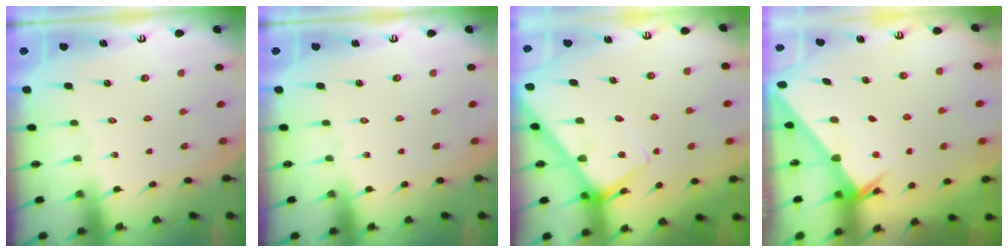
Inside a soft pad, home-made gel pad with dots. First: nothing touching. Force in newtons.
{"total": 0.0}
{"total": 8.1, "press": 8.1, "slide": 0.7}
{"total": 2.0, "press": 2.0, "slide": 0.1}